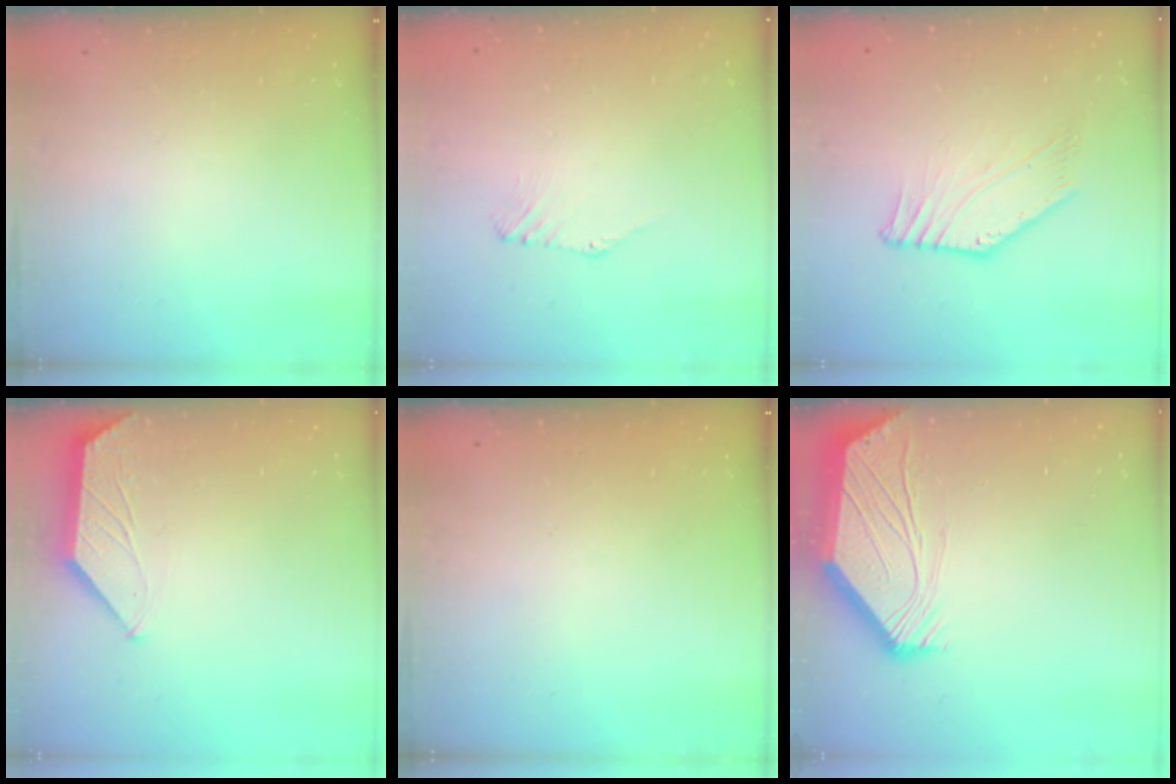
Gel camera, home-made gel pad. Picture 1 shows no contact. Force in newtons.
{"total": 0.6, "press": 0.5, "slide": 0.3}
{"total": 0.6, "press": 0.1, "slide": 0.6}
{"total": 0.5, "press": 0.4, "slide": 0.3}
{"total": 0.0}
{"total": 3.4, "press": 3.4, "slide": 0.5}